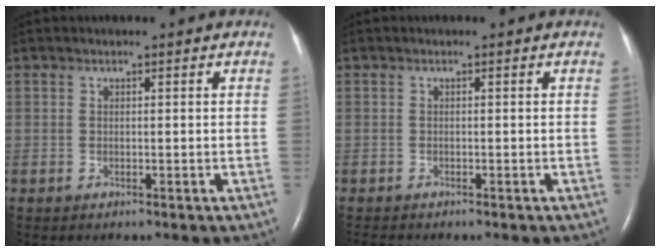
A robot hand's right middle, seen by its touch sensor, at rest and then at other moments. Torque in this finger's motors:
{"motor_torque": [0.18, -0.26, -0.02, 0.00]}